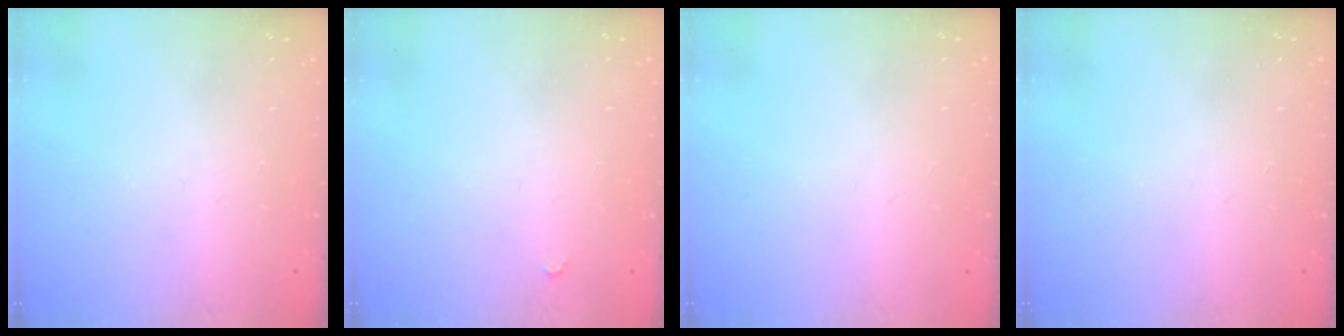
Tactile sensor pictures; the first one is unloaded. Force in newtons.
{"total": 2.8, "press": 2.8, "slide": 0.4}
{"total": 0.0}
{"total": 0.0}